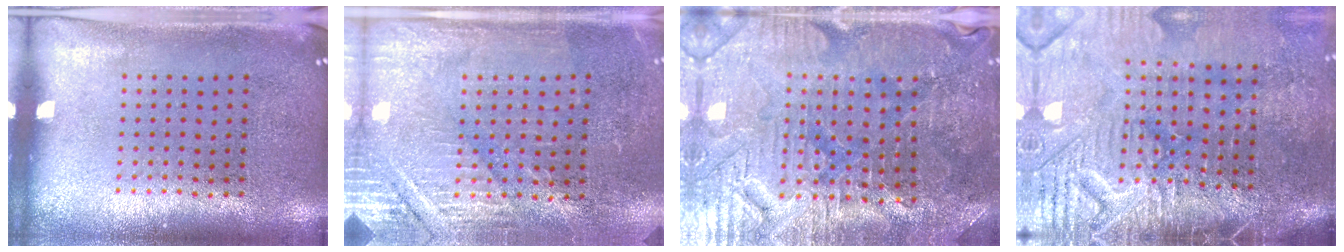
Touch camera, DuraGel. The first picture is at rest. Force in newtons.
{"total": 2.9, "press": 2.9, "slide": 0.3}
{"total": 3.5, "press": 3.5, "slide": 0.5}
{"total": 4.6, "press": 4.0, "slide": 2.2}